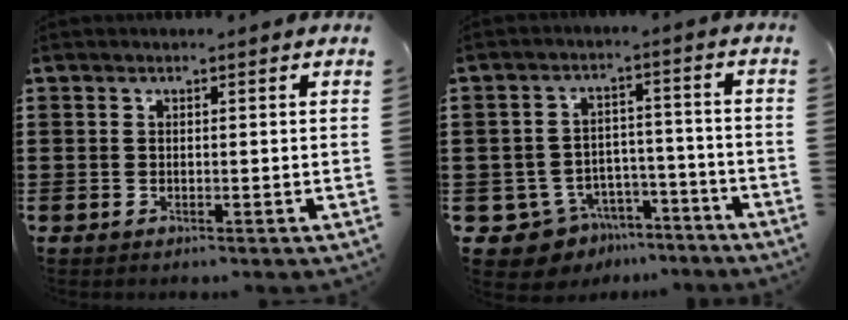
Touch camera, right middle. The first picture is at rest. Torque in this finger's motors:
{"motor_torque": [0.37, 0.28, 0.11, 0.00]}